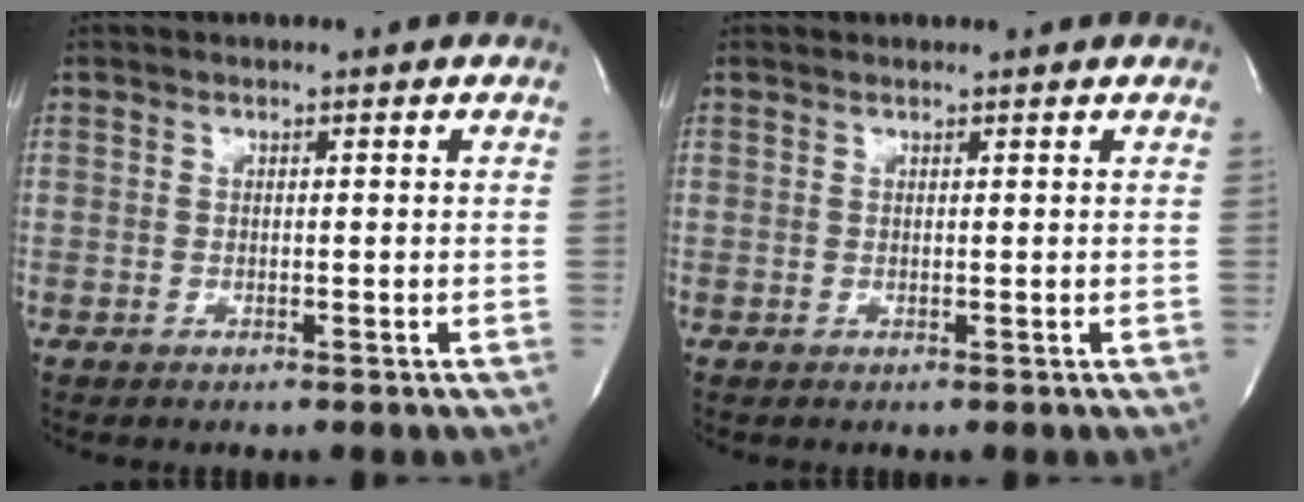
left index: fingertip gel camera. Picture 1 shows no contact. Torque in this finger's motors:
{"motor_torque": [0.16, -0.09, -0.03, -0.01]}